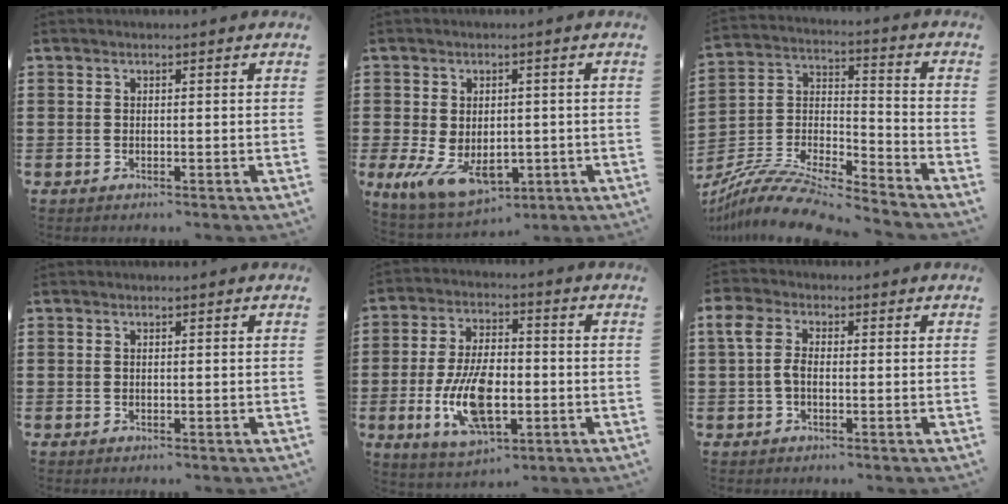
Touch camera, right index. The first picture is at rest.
{"total": 7.3, "force": [-2.5, 4.4, 5.2], "torque": [-0.117, -0.001, -0.044]}
{"total": 10.9, "force": [-9.8, 2.1, 4.3], "torque": [-0.087, 0.021, -0.197]}
{"total": 0.0}
{"total": 12.2, "force": [-2.9, 5.9, 10.2], "torque": [-0.212, -0.009, -0.052]}
{"total": 4.1, "force": [-0.2, 2.7, 3.1], "torque": [-0.085, 0.001, -0.013]}